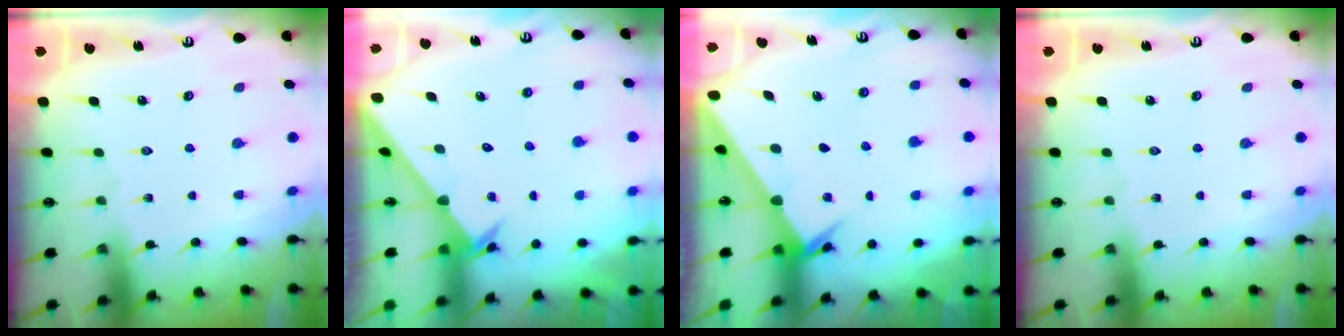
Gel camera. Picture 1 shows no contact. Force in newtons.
{"total": 2.6, "press": 2.6, "slide": 0.2}
{"total": 2.5, "press": 2.5, "slide": 0.3}
{"total": 0.0}